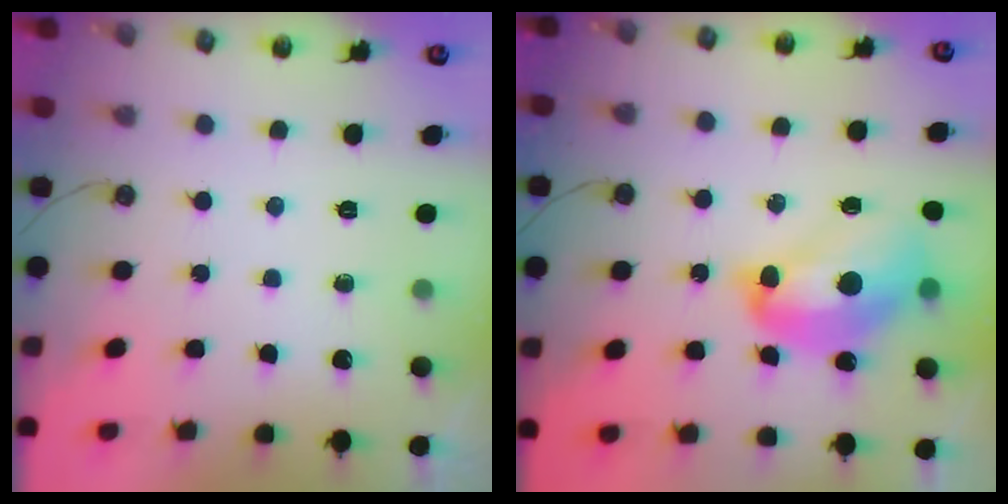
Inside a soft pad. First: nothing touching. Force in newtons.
{"total": 10.3, "press": 10.3, "slide": 1.3}